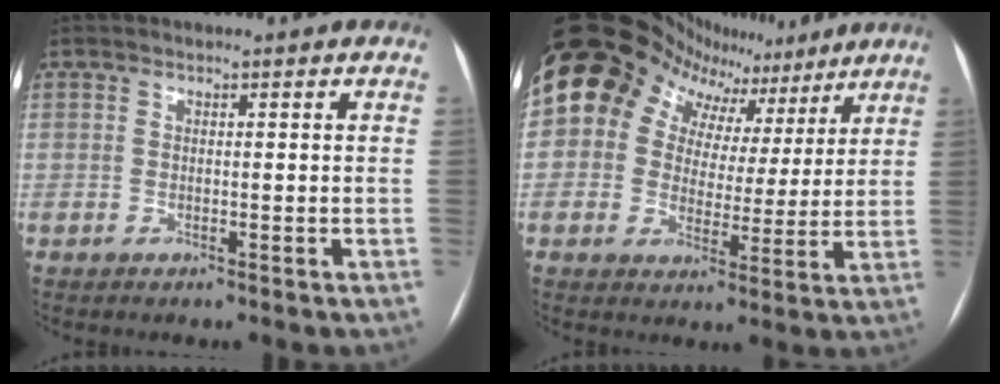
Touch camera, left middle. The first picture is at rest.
{"total": 20.8, "force": [11.8, 14.7, 8.7], "torque": [-0.182, 0.088, 0.177]}